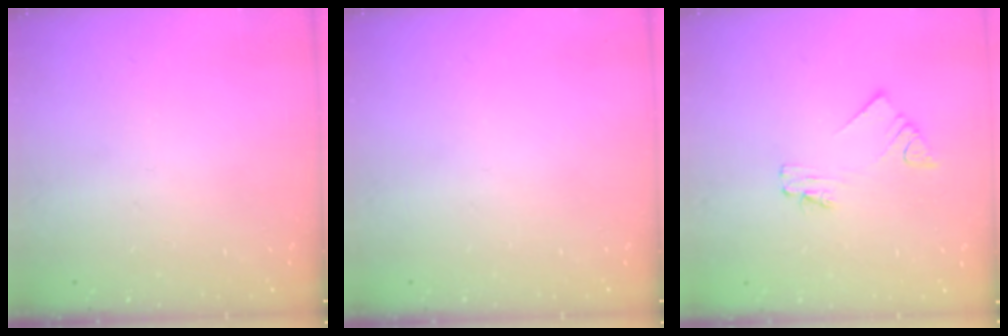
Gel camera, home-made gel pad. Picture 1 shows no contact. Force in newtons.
{"total": 0.0}
{"total": 2.0, "press": 2.0, "slide": 0.3}